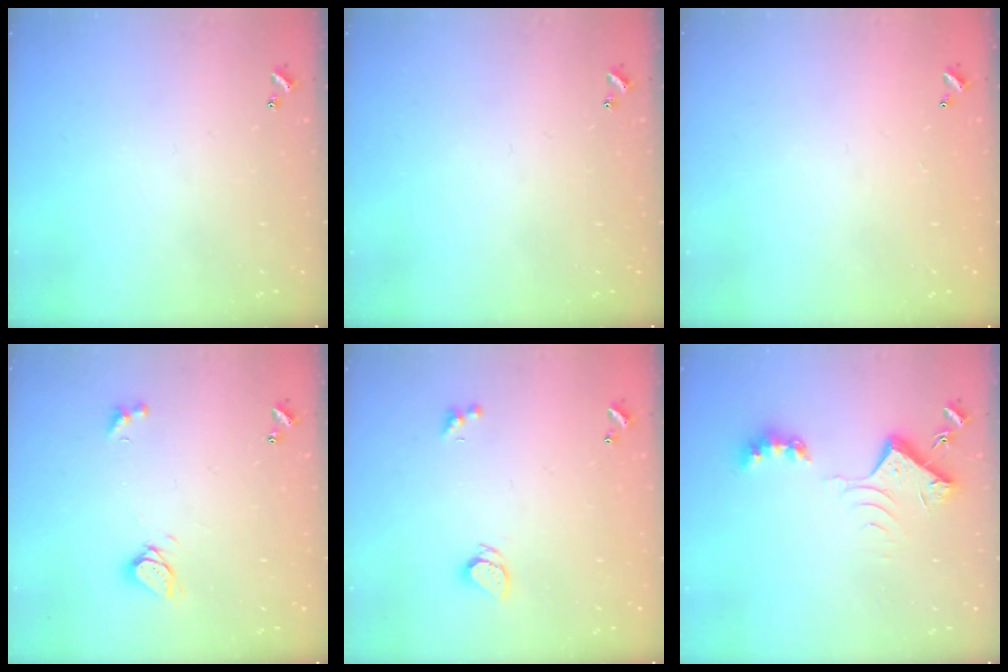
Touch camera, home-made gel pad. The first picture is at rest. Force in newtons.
{"total": 0.0}
{"total": 2.8, "press": 2.8, "slide": 0.1}
{"total": 3.7, "press": 3.7, "slide": 0.3}
{"total": 1.9, "press": 1.8, "slide": 0.3}
{"total": 7.5, "press": 7.5, "slide": 0.8}